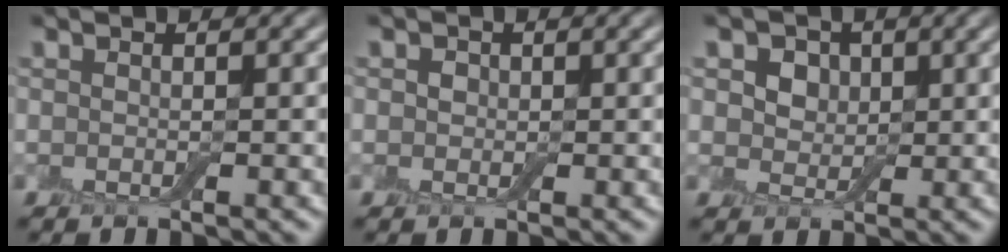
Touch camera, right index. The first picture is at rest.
{"total": 1.0, "force": [0.2, 0.9, 0.3], "torque": [-0.003, 0.002, -0.003]}
{"total": 4.8, "force": [2.2, 3.5, 2.4], "torque": [-0.049, 0.011, 0.018]}